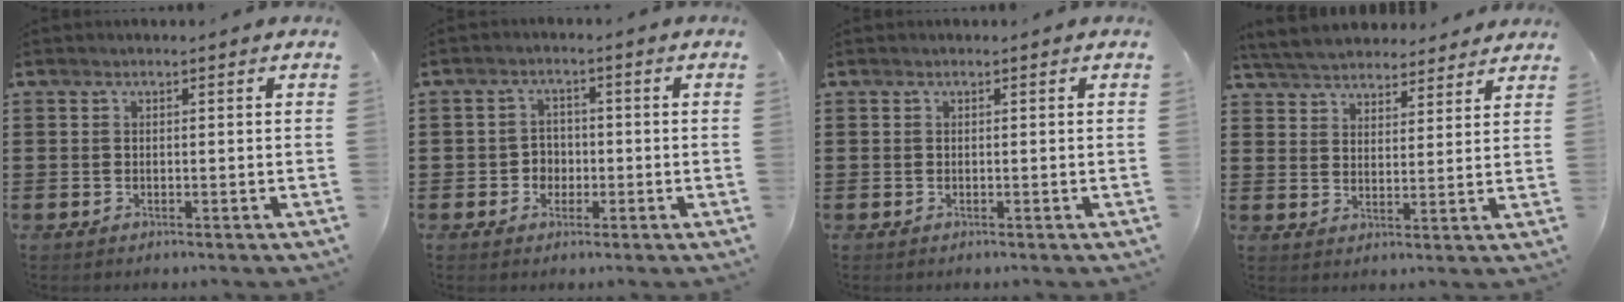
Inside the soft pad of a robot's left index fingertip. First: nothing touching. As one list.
[{"total": 2.7, "force": [-0.8, 2.4, 1.0], "torque": [-0.027, 0.004, -0.021]}, {"total": 0.0}, {"total": 5.1, "force": [4.9, 1.1, 0.8], "torque": [-0.037, -0.020, 0.089]}]